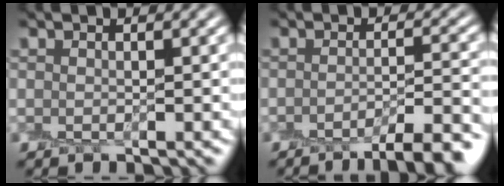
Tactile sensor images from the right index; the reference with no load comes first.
{"total": 5.5, "force": [-4.0, 0.9, 3.7], "torque": [-0.052, -0.003, -0.058]}